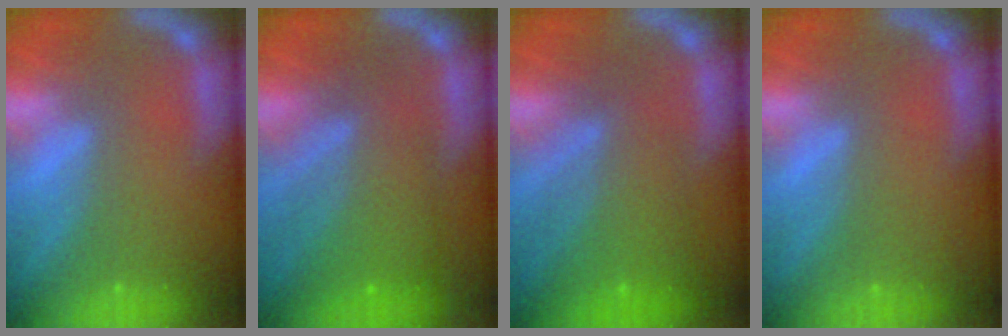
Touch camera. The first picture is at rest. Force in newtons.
{"total": 8.1}
{"total": 7.0}
{"total": 0.0}